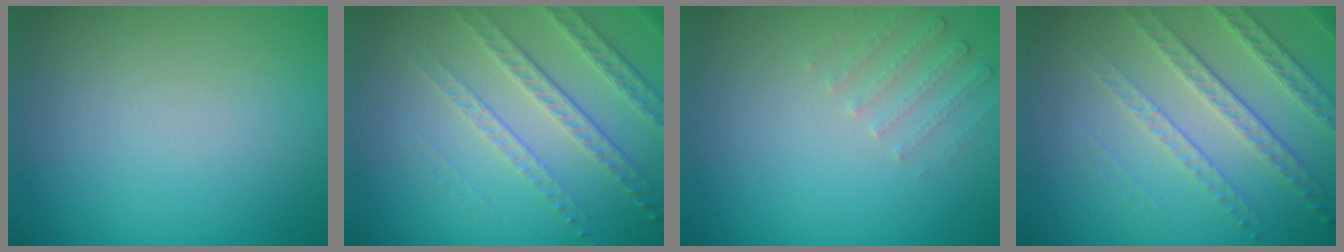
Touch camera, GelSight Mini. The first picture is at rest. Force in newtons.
{"total": 3.4, "press": 3.1, "slide": 1.4}
{"total": 1.6, "press": 1.6, "slide": 0.4}
{"total": 3.8, "press": 3.4, "slide": 1.5}